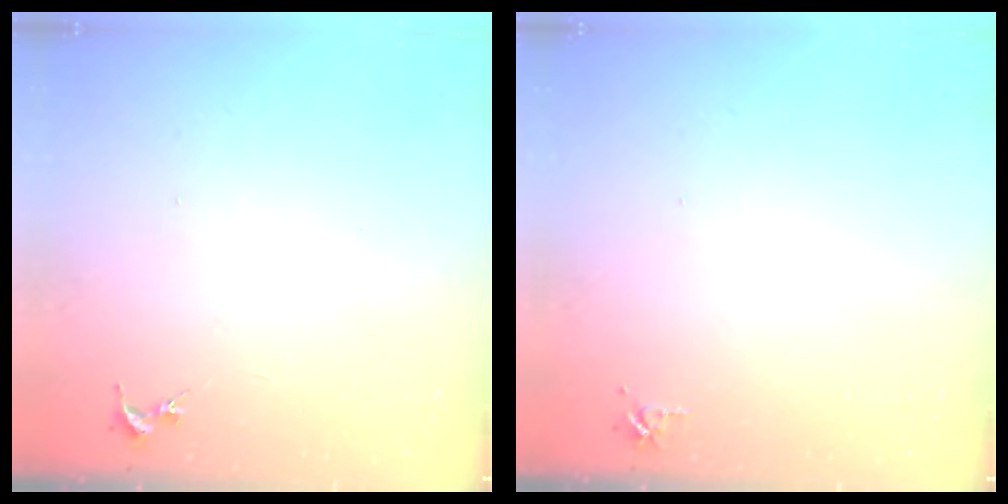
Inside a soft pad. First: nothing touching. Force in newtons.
{"total": 4.1, "press": 4.1, "slide": 0.5}